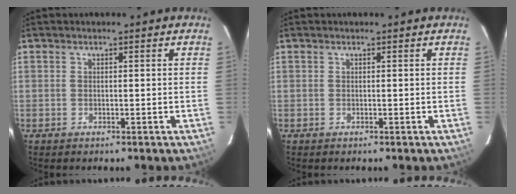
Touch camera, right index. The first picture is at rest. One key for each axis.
{"total": 0.0}